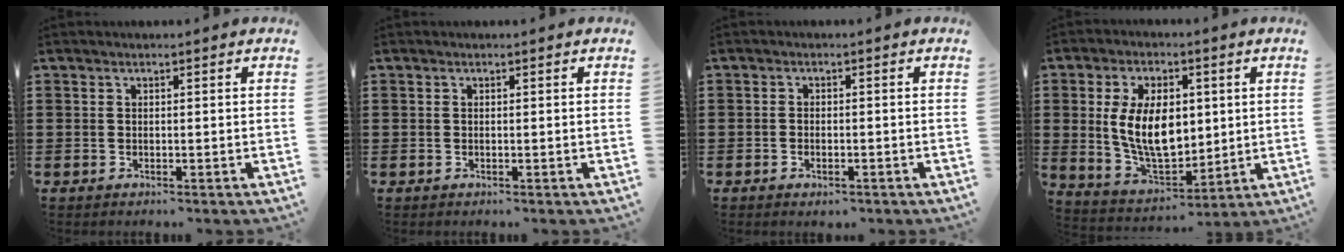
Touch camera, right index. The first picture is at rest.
{"total": 0.0}
{"total": 1.2, "force": [-0.9, 0.5, 0.5], "torque": [-0.013, -0.001, -0.018]}
{"total": 10.8, "force": [1.1, 6.5, 8.6], "torque": [-0.177, 0.002, 0.017]}